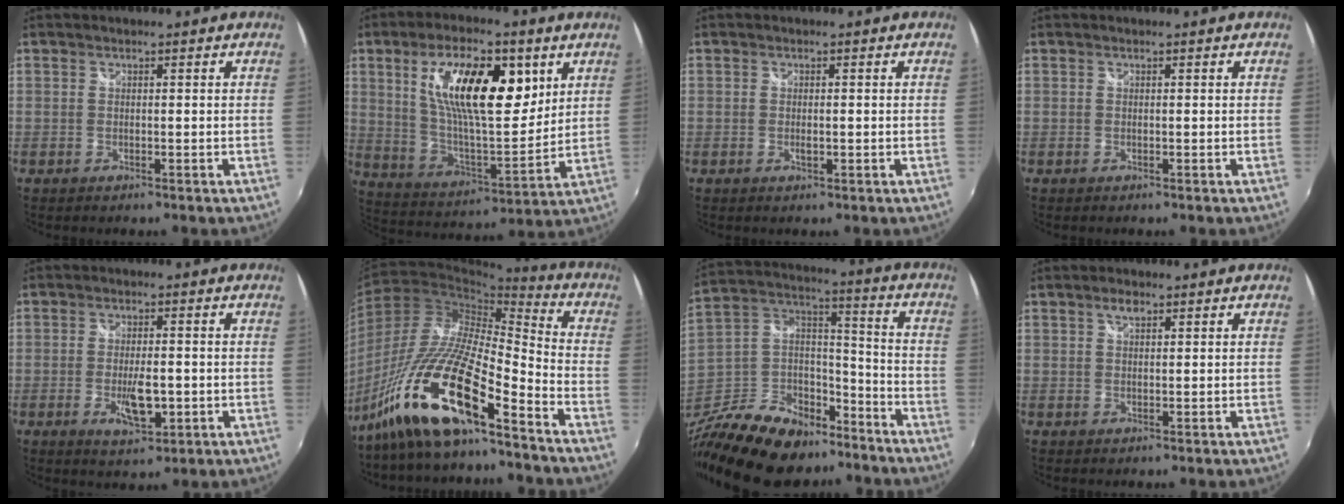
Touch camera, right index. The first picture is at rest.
{"total": 19.5, "force": [7.3, 7.6, 16.4], "torque": [-0.284, 0.005, 0.132]}
{"total": 1.3, "force": [-0.2, 0.7, 1.1], "torque": [-0.018, -0.002, -0.003]}
{"total": 0.0}
{"total": 6.4, "force": [-1.7, 2.4, 5.7], "torque": [-0.107, -0.011, -0.026]}
{"total": 17.3, "force": [-12.1, 2.7, 12.1], "torque": [-0.246, -0.003, -0.246]}
{"total": 25.4, "force": [-17.5, 13.6, 12.3], "torque": [-0.283, 0.035, -0.277]}
{"total": 1.7, "force": [1.0, 0.8, 1.1], "torque": [-0.019, 0.005, 0.017]}